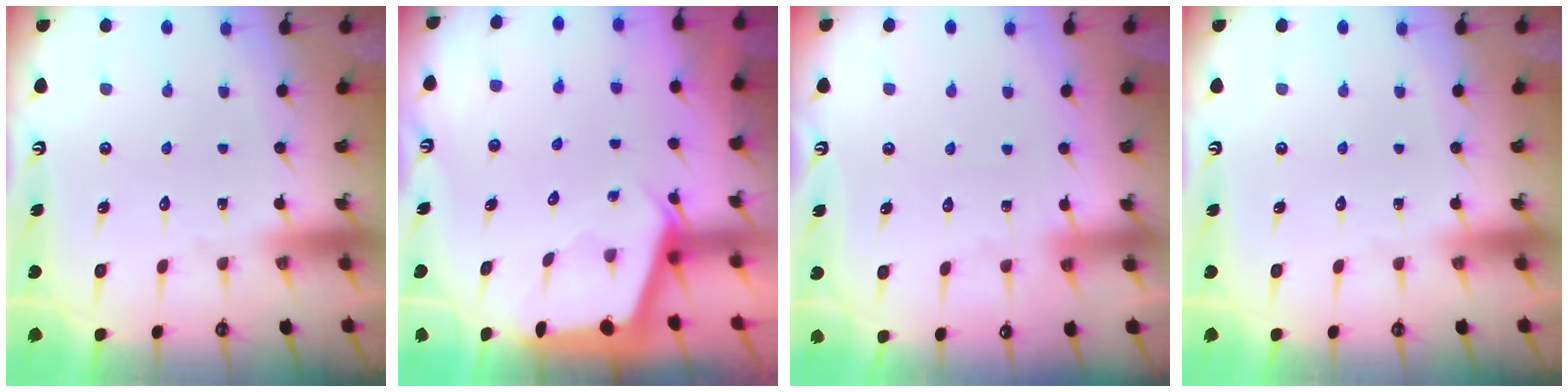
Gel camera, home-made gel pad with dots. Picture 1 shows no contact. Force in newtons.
{"total": 2.0, "press": 2.0, "slide": 0.3}
{"total": 3.7, "press": 3.7, "slide": 0.6}
{"total": 0.0}